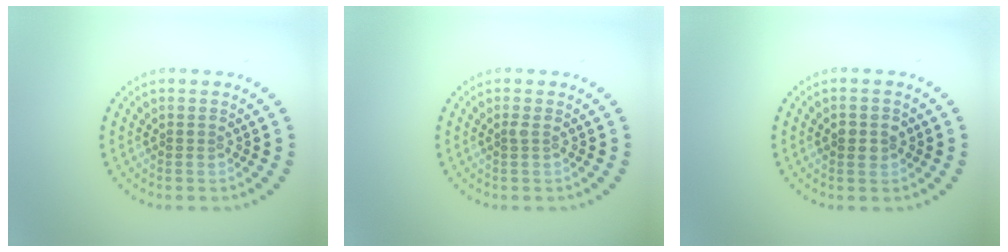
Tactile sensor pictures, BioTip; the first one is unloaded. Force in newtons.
{"total": 0.6, "press": 0.4, "slide": 0.3}
{"total": 1.7, "press": 1.7, "slide": 0.1}